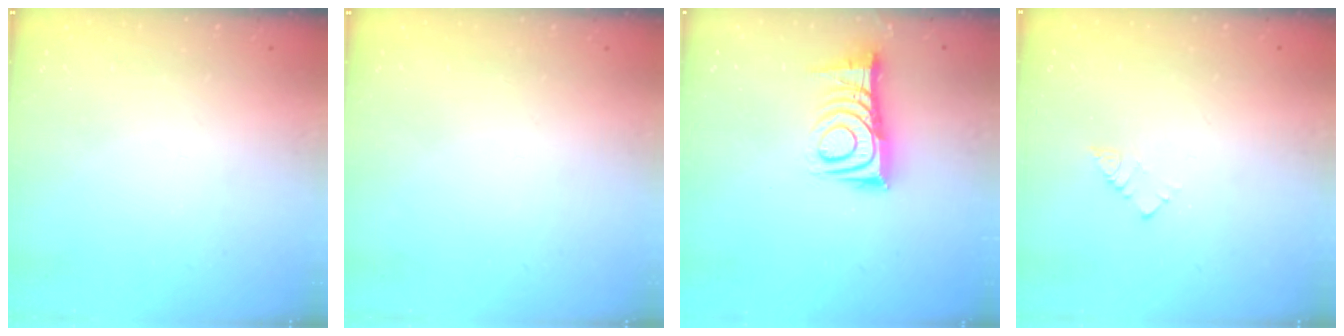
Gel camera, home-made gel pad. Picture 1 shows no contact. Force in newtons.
{"total": 1.5, "press": 1.5, "slide": 0.1}
{"total": 12.2, "press": 12.1, "slide": 0.9}
{"total": 3.2, "press": 3.2, "slide": 0.0}